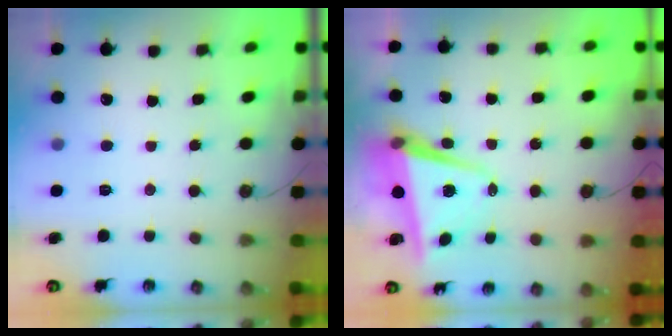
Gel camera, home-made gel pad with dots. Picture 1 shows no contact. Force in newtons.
{"total": 7.1, "press": 6.9, "slide": 1.7}